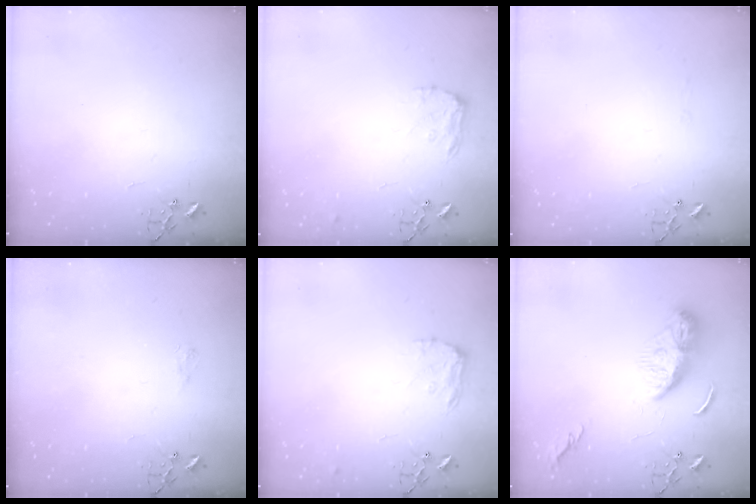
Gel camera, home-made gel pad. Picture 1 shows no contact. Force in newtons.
{"total": 8.9, "press": 8.9, "slide": 0.2}
{"total": 2.8, "press": 2.8, "slide": 0.5}
{"total": 5.1, "press": 5.1, "slide": 0.7}
{"total": 8.9, "press": 8.9, "slide": 0.2}
{"total": 10.5, "press": 10.4, "slide": 1.1}